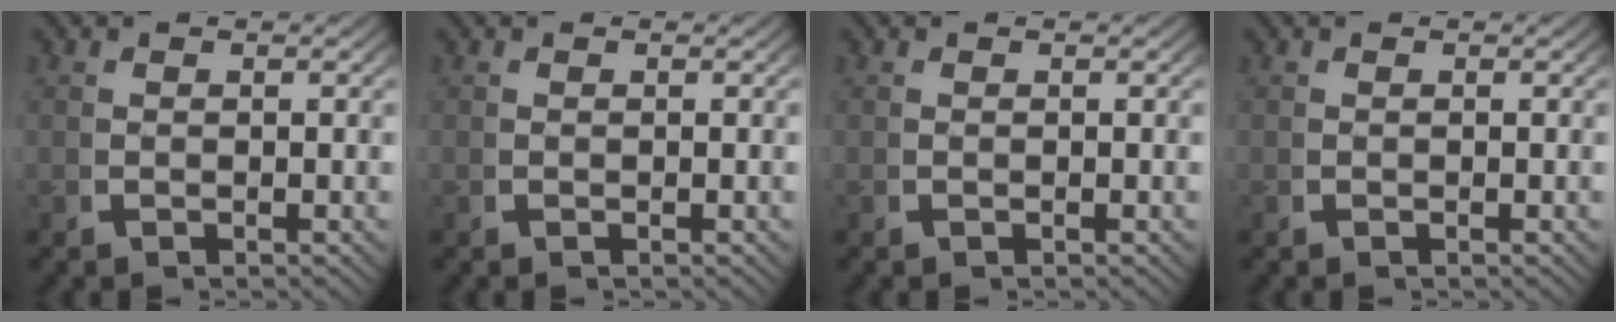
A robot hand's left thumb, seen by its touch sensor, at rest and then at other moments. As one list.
[{"total": 0.0}, {"total": 0.0}, {"total": 0.0}]